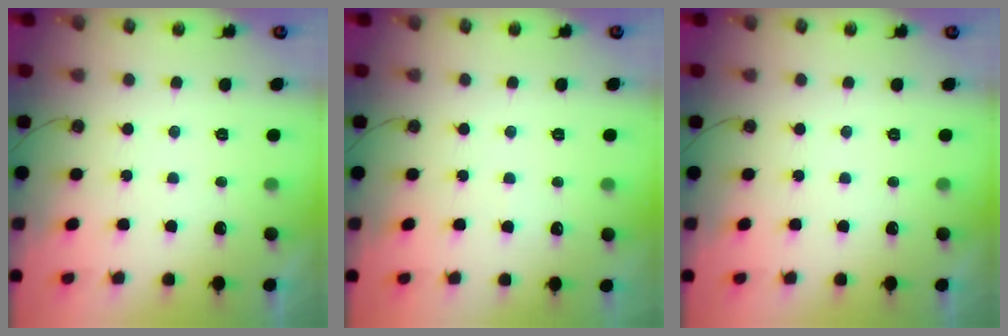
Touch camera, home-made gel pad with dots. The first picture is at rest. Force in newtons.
{"total": 2.5, "press": 2.4, "slide": 0.4}
{"total": 0.0}